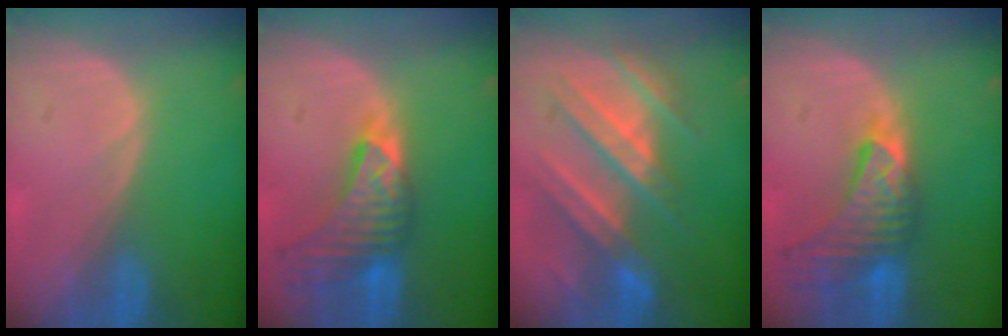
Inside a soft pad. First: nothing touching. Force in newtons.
{"total": 9.1, "press": 8.3, "slide": 3.8}
{"total": 9.6, "press": 9.4, "slide": 1.9}
{"total": 9.2, "press": 8.3, "slide": 4.0}